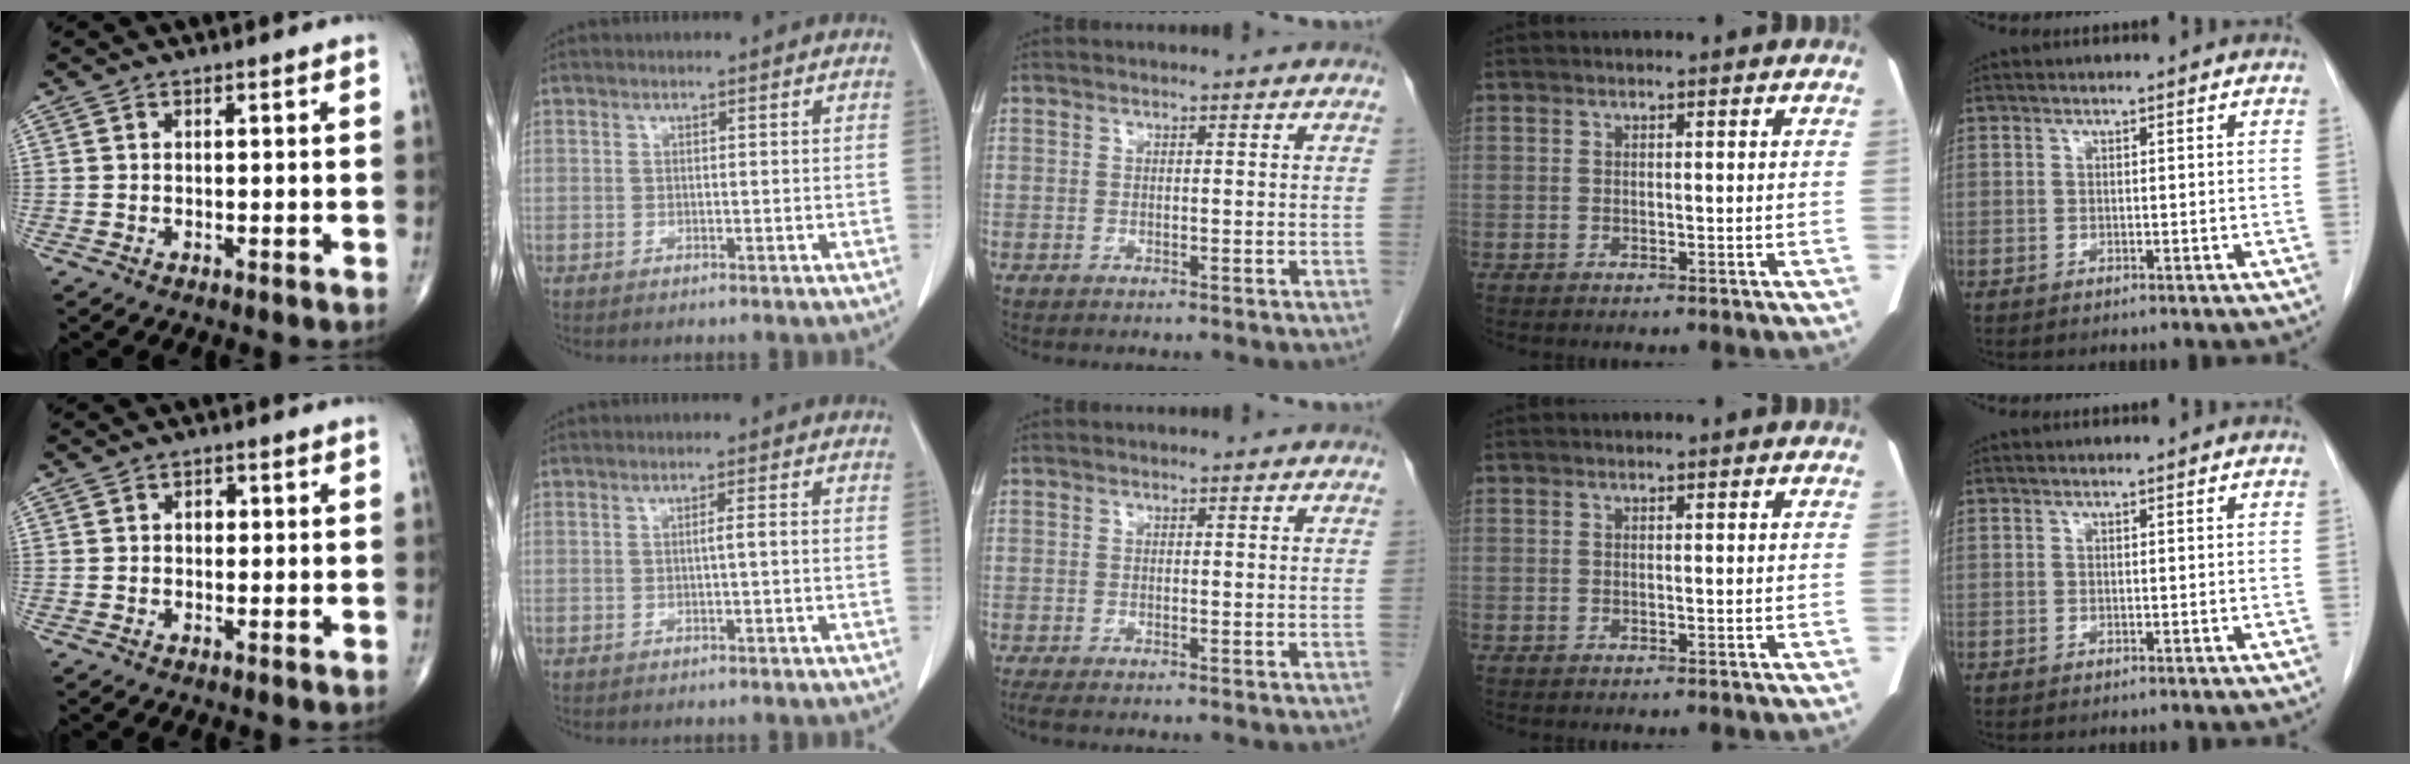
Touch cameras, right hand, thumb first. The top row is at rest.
{"thumb": {"total": 1.6, "force": [0.2, 1.3, 1.0], "torque": [-0.004, 0.004, -0.002]}, "index": {"total": 1.3, "force": [-0.2, -0.1, 1.3], "torque": [-0.023, 0.002, -0.002]}, "middle": {"total": 0.9, "force": [-0.7, 0.0, 0.5], "torque": [-0.010, -0.004, -0.013]}}